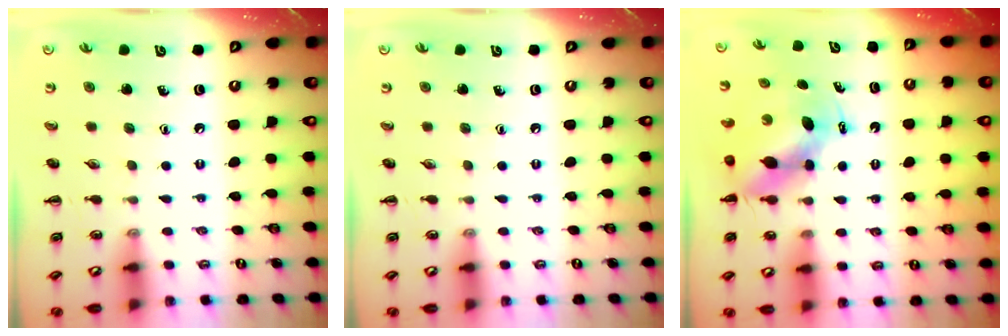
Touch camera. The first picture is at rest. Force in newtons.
{"total": 0.0}
{"total": 7.9, "press": 7.8, "slide": 0.8}